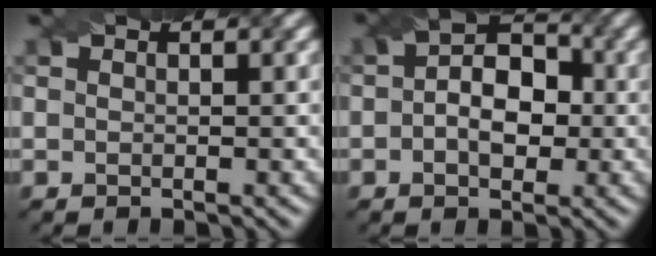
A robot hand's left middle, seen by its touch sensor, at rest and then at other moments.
{"total": 4.6, "force": [-0.8, 3.2, 3.2], "torque": [-0.033, 0.011, -0.003]}